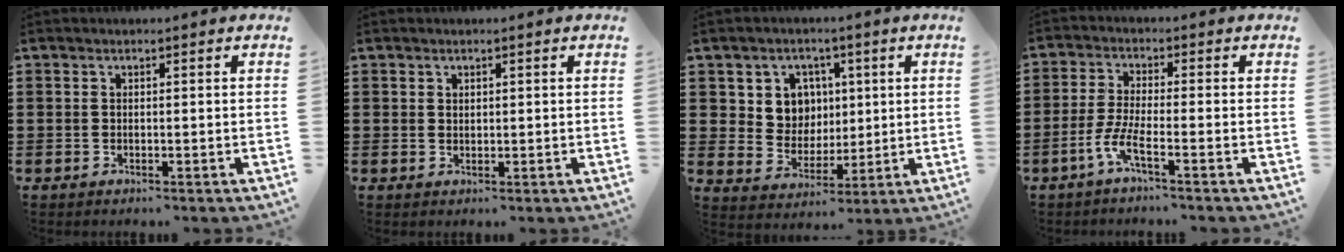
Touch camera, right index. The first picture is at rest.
{"total": 0.7, "force": [0.6, 0.3, 0.1], "torque": [-0.002, 0.001, 0.013]}
{"total": 6.8, "force": [2.3, 6.0, 2.1], "torque": [-0.059, 0.006, 0.040]}
{"total": 4.4, "force": [-2.7, 0.4, 3.5], "torque": [-0.096, -0.012, -0.059]}